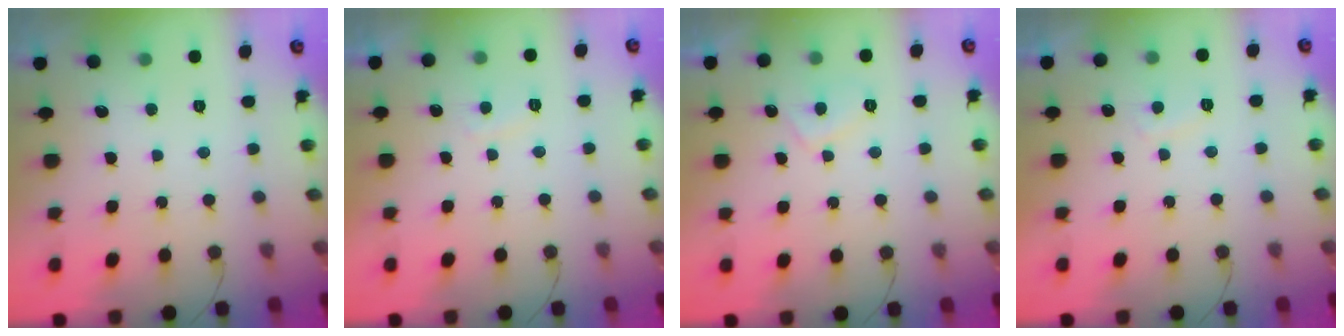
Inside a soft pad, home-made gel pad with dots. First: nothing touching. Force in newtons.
{"total": 2.8, "press": 2.7, "slide": 0.7}
{"total": 3.6, "press": 3.5, "slide": 1.0}
{"total": 2.6, "press": 2.4, "slide": 0.8}